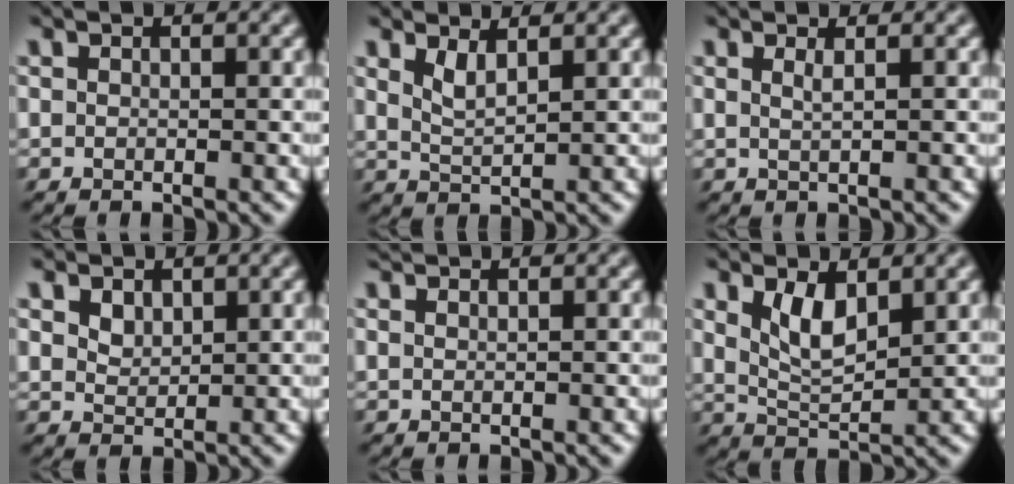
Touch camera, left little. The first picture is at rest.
{"total": 1.4, "force": [0.9, -0.5, 1.0], "torque": [-0.024, -0.004, 0.017]}
{"total": 1.2, "force": [0.3, -1.1, 0.3], "torque": [-0.008, 0.000, 0.005]}
{"total": 2.4, "force": [1.4, 1.4, 1.3], "torque": [-0.046, -0.005, 0.034]}
{"total": 1.2, "force": [1.1, -0.3, 0.1], "torque": [-0.009, 0.008, 0.021]}
{"total": 2.8, "force": [1.3, 0.5, 2.4], "torque": [-0.051, -0.005, 0.022]}